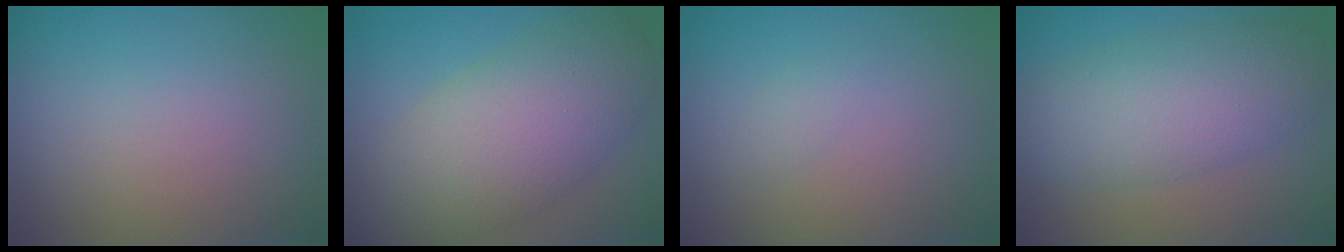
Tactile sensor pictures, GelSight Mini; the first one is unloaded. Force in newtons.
{"total": 8.6, "press": 8.6, "slide": 0.6}
{"total": 0.9, "press": 0.9, "slide": 0.0}
{"total": 6.6, "press": 6.6, "slide": 0.2}